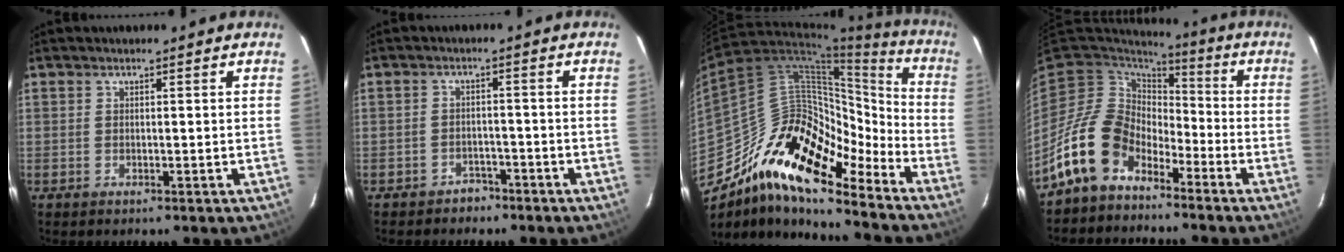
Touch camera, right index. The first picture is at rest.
{"total": 3.8, "force": [-3.0, 2.4, 0.2], "torque": [-0.012, 0.017, -0.041]}
{"total": 19.6, "force": [-14.2, 7.4, 11.3], "torque": [-0.174, -0.001, -0.266]}
{"total": 13.4, "force": [-8.8, 8.6, 5.2], "torque": [-0.110, 0.018, -0.164]}